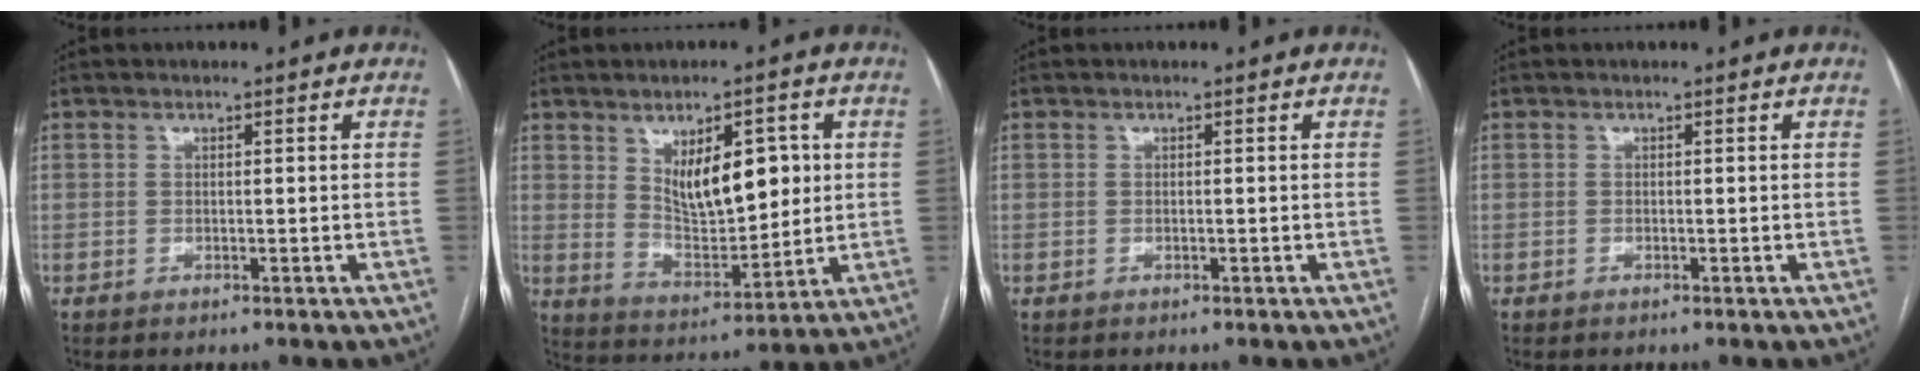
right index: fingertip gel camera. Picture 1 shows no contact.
{"total": 10.7, "force": [3.2, 4.7, 9.1], "torque": [-0.145, -0.001, 0.065]}
{"total": 0.0}
{"total": 0.0}